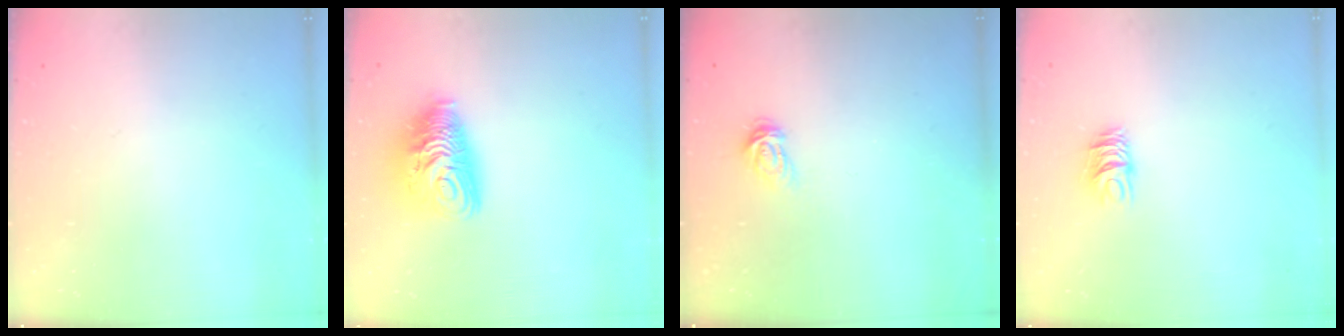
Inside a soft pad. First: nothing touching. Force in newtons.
{"total": 12.6, "press": 12.6, "slide": 1.3}
{"total": 4.4, "press": 4.4, "slide": 0.5}
{"total": 7.0, "press": 7.0, "slide": 0.5}